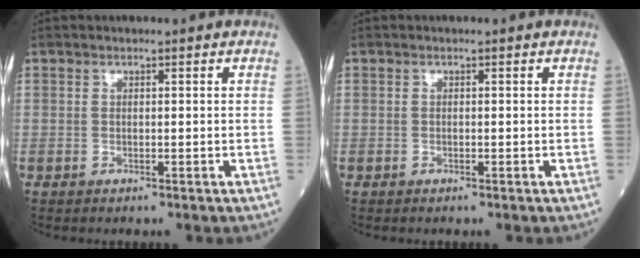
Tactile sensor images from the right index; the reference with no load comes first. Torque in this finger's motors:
{"motor_torque": [0.05, -0.01, -0.01, -0.01]}